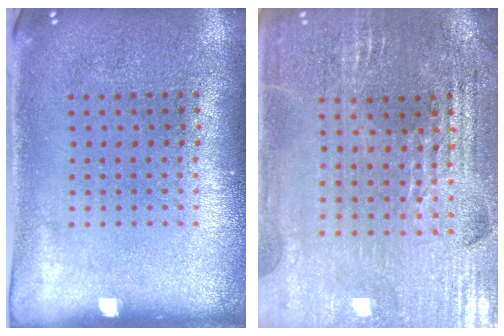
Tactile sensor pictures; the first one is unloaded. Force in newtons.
{"total": 3.0, "press": 3.0, "slide": 0.4}